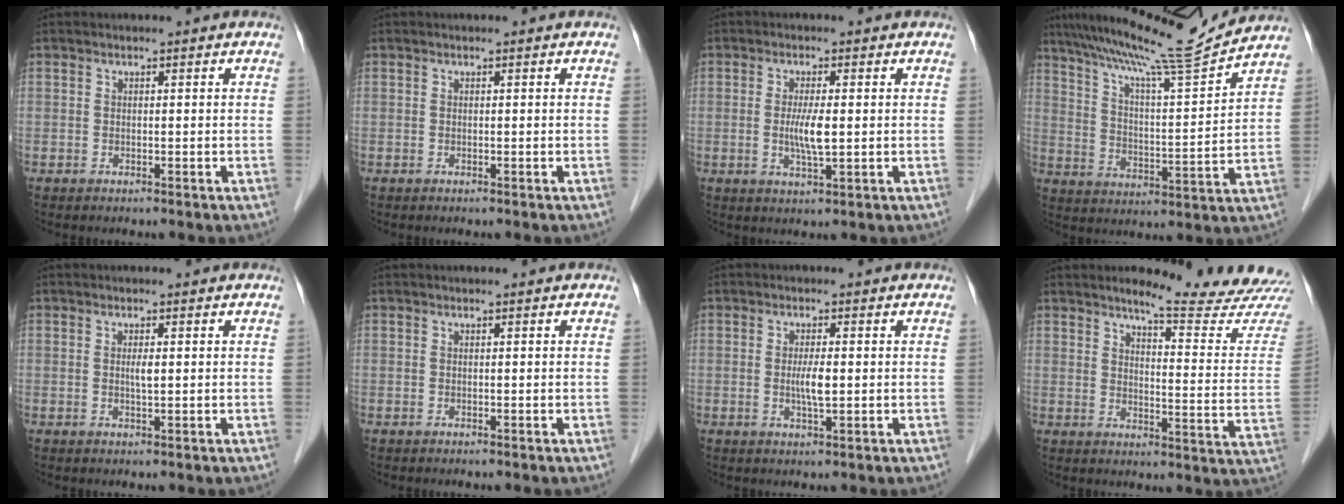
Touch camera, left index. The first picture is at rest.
{"total": 0.0}
{"total": 4.0, "force": [-0.1, 0.6, 4.0], "torque": [-0.081, -0.006, 0.000]}
{"total": 15.4, "force": [14.1, -1.5, 6.1], "torque": [-0.111, -0.013, 0.220]}
{"total": 1.4, "force": [0.2, 0.1, 1.4], "torque": [-0.028, 0.000, 0.002]}
{"total": 0.0}
{"total": 3.0, "force": [-0.1, 0.4, 3.0], "torque": [-0.060, -0.004, -0.001]}
{"total": 16.0, "force": [15.1, -1.1, 5.1], "torque": [-0.070, -0.107, 0.171]}